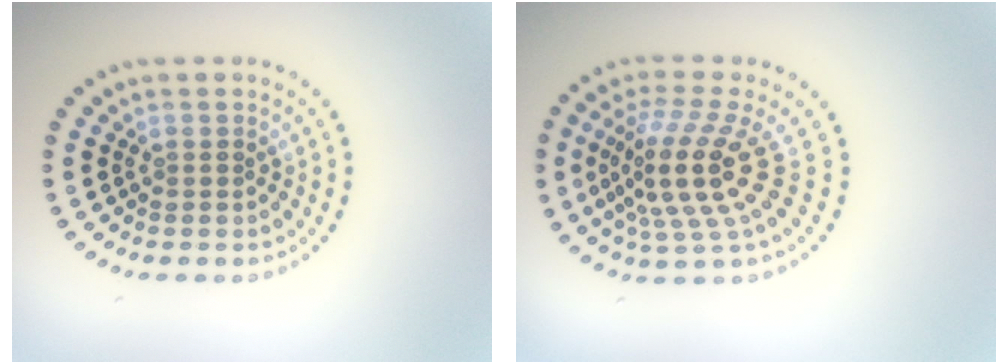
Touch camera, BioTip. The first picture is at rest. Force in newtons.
{"total": 5.4, "press": 4.0, "slide": 3.7}